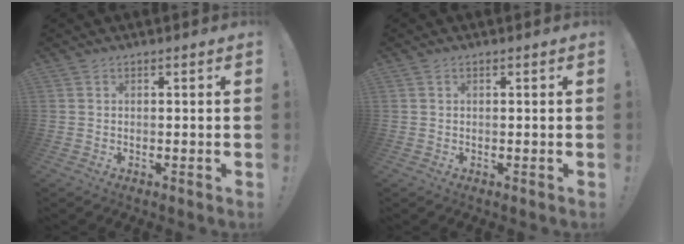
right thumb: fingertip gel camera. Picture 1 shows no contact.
{"total": 0.0}